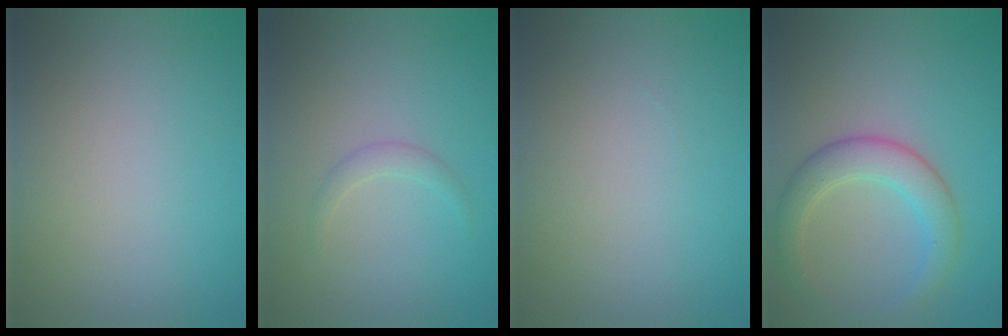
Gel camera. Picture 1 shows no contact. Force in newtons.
{"total": 1.2, "press": 1.2, "slide": 0.1}
{"total": 0.0}
{"total": 4.2, "press": 4.2, "slide": 0.1}